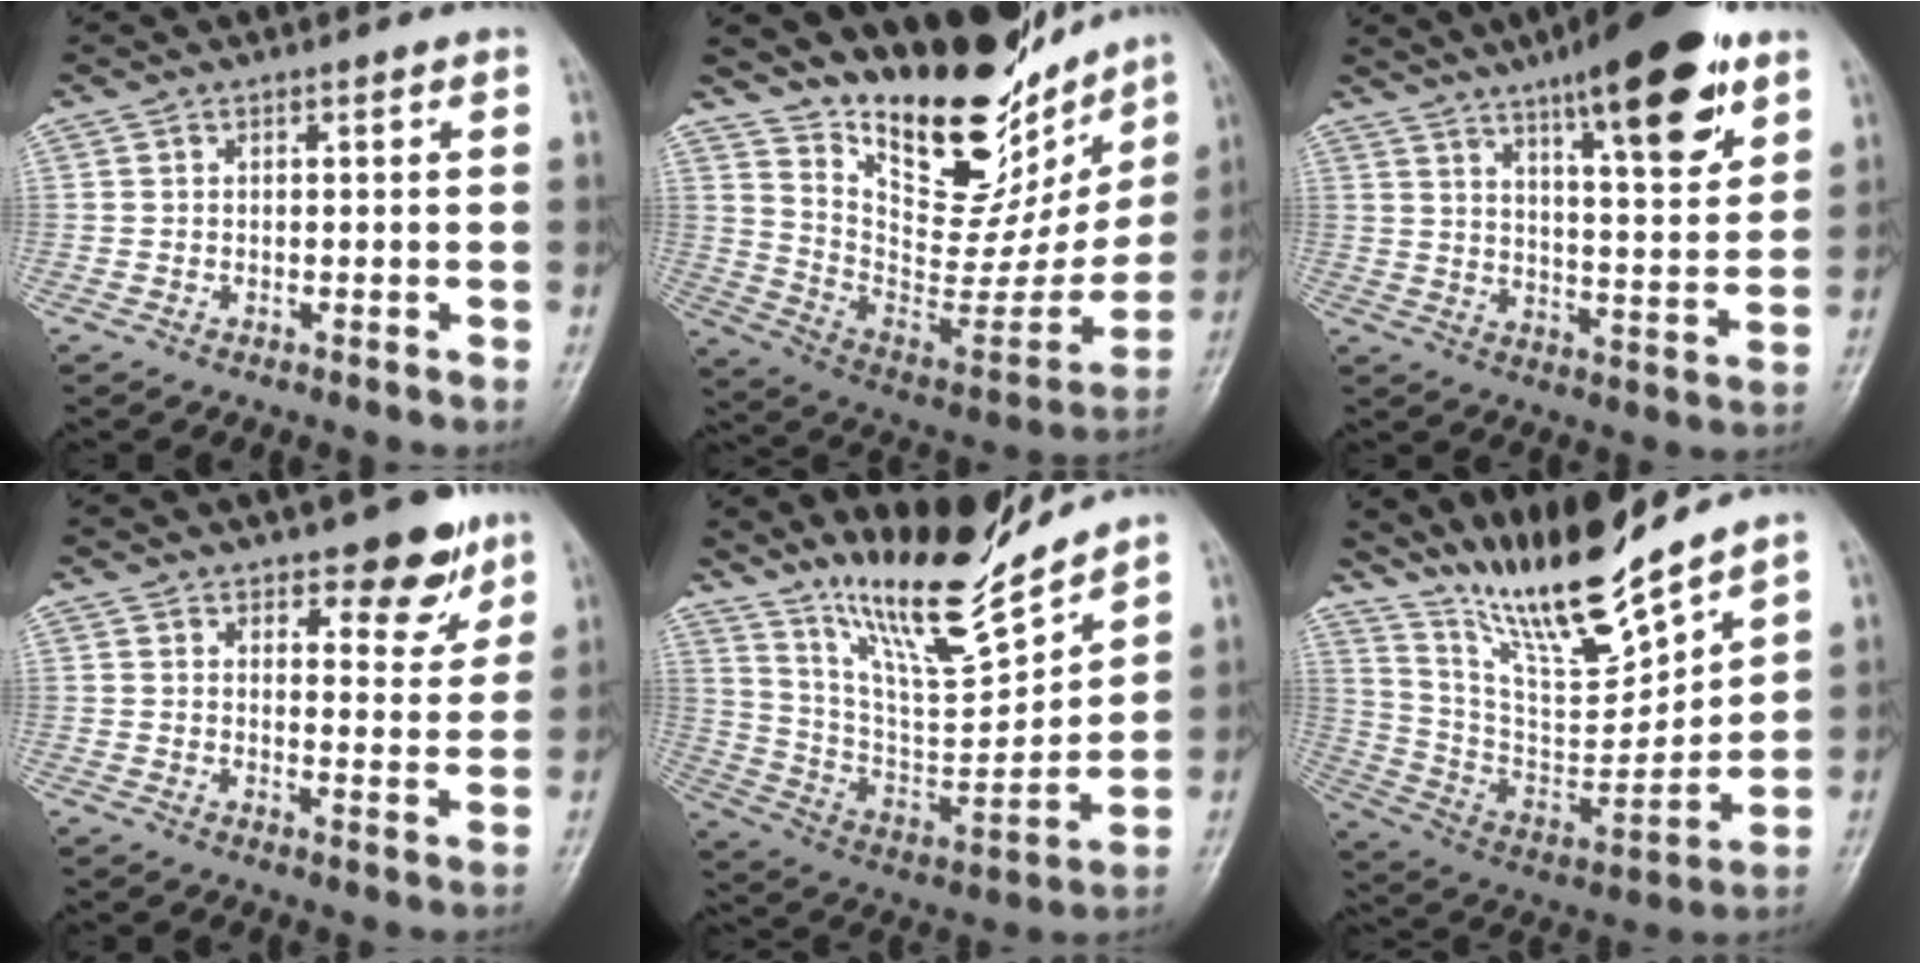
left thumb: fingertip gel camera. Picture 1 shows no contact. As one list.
[{"total": 26.9, "force": [20.3, 10.4, 14.2], "torque": [-0.173, -0.115, 0.322]}, {"total": 19.1, "force": [11.3, 4.8, 14.6], "torque": [-0.190, -0.050, 0.174]}, {"total": 8.8, "force": [6.1, 3.7, 5.1], "torque": [-0.034, -0.038, 0.083]}, {"total": 18.3, "force": [15.4, 3.2, 9.3], "torque": [-0.125, -0.099, 0.284]}, {"total": 18.2, "force": [15.5, 2.6, 9.0], "torque": [-0.131, -0.093, 0.300]}]